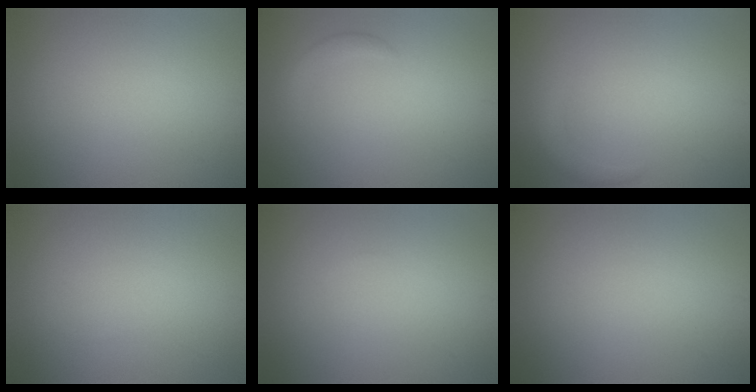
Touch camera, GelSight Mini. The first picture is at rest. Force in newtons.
{"total": 1.4, "press": 1.4, "slide": 0.1}
{"total": 1.4, "press": 1.4, "slide": 0.1}
{"total": 0.0}
{"total": 0.0}
{"total": 0.0}